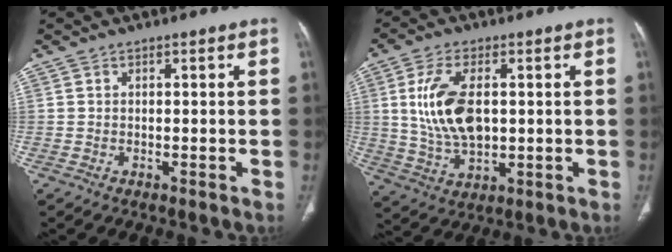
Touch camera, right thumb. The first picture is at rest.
{"total": 12.3, "force": [1.6, 6.7, 10.2], "torque": [-0.201, -0.006, 0.038]}